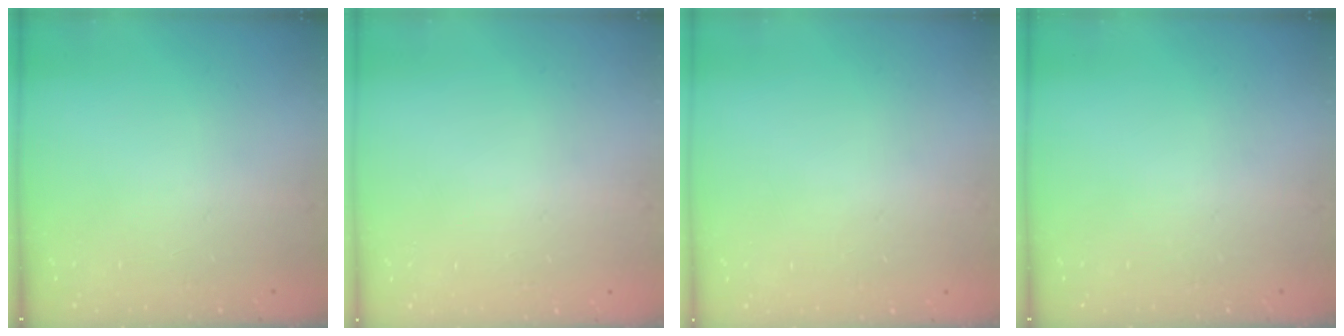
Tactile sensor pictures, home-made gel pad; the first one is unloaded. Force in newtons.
{"total": 0.0}
{"total": 0.0}
{"total": 0.0}